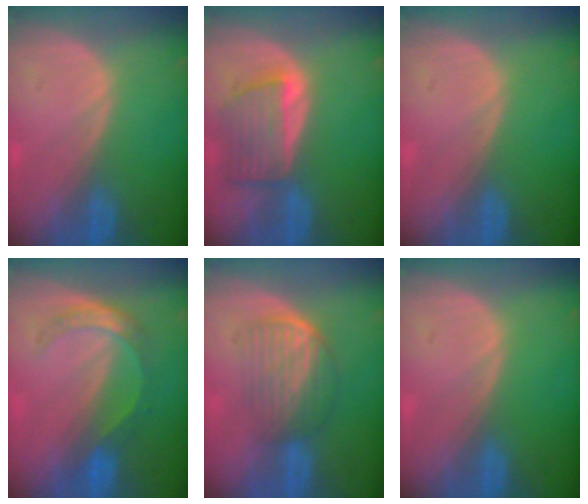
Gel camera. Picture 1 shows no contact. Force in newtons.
{"total": 6.4, "press": 6.4, "slide": 0.8}
{"total": 0.0}
{"total": 5.5, "press": 4.8, "slide": 2.6}
{"total": 7.1, "press": 6.0, "slide": 3.8}
{"total": 0.0}